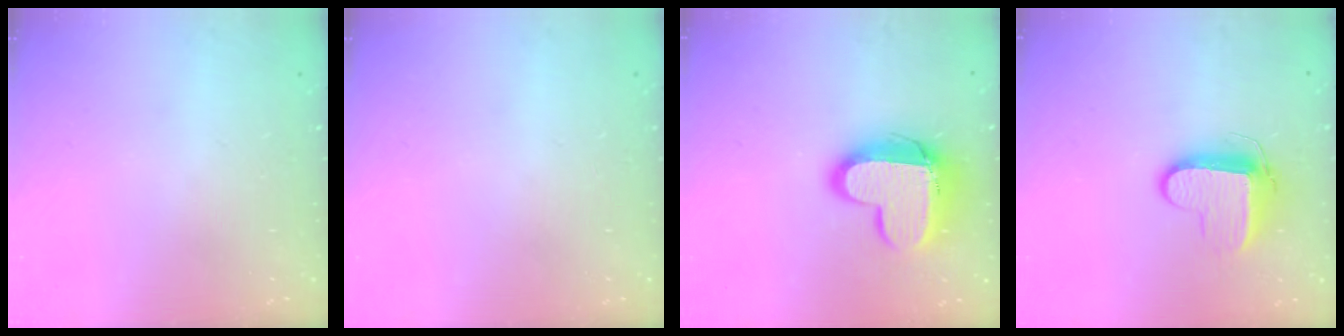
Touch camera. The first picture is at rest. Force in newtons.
{"total": 0.0}
{"total": 14.8, "press": 14.7, "slide": 1.2}
{"total": 9.6, "press": 9.6, "slide": 0.8}